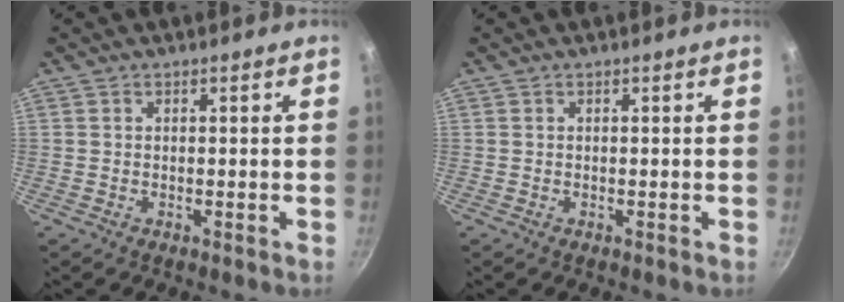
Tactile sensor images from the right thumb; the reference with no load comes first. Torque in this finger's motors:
{"motor_torque": [0.01, 0.01, 0.15, 0.08, 0.00]}